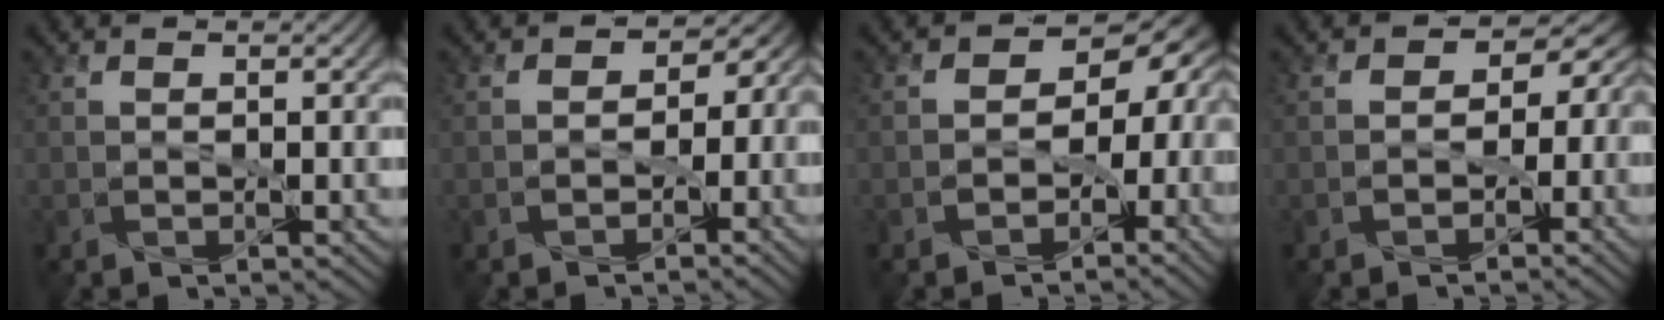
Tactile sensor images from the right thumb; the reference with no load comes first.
{"total": 3.4, "force": [-1.0, 2.9, 1.4], "torque": [0.000, 0.002, -0.021]}
{"total": 9.7, "force": [-1.7, 8.0, 5.4], "torque": [-0.043, 0.006, -0.058]}
{"total": 5.2, "force": [-0.8, 4.6, 2.3], "torque": [-0.008, 0.006, -0.030]}